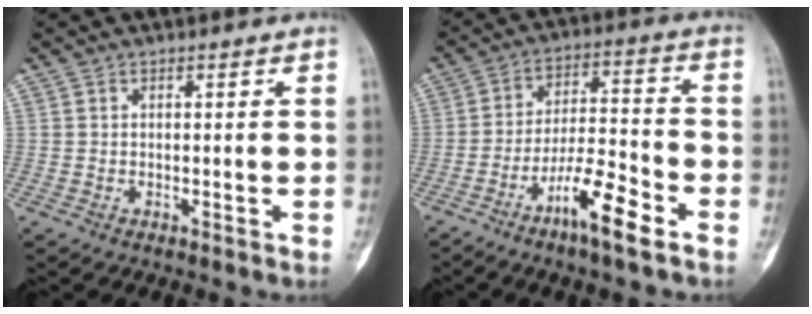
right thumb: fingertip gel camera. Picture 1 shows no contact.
{"total": 11.0, "force": [-6.5, 2.3, 8.6], "torque": [-0.157, 0.046, -0.114]}